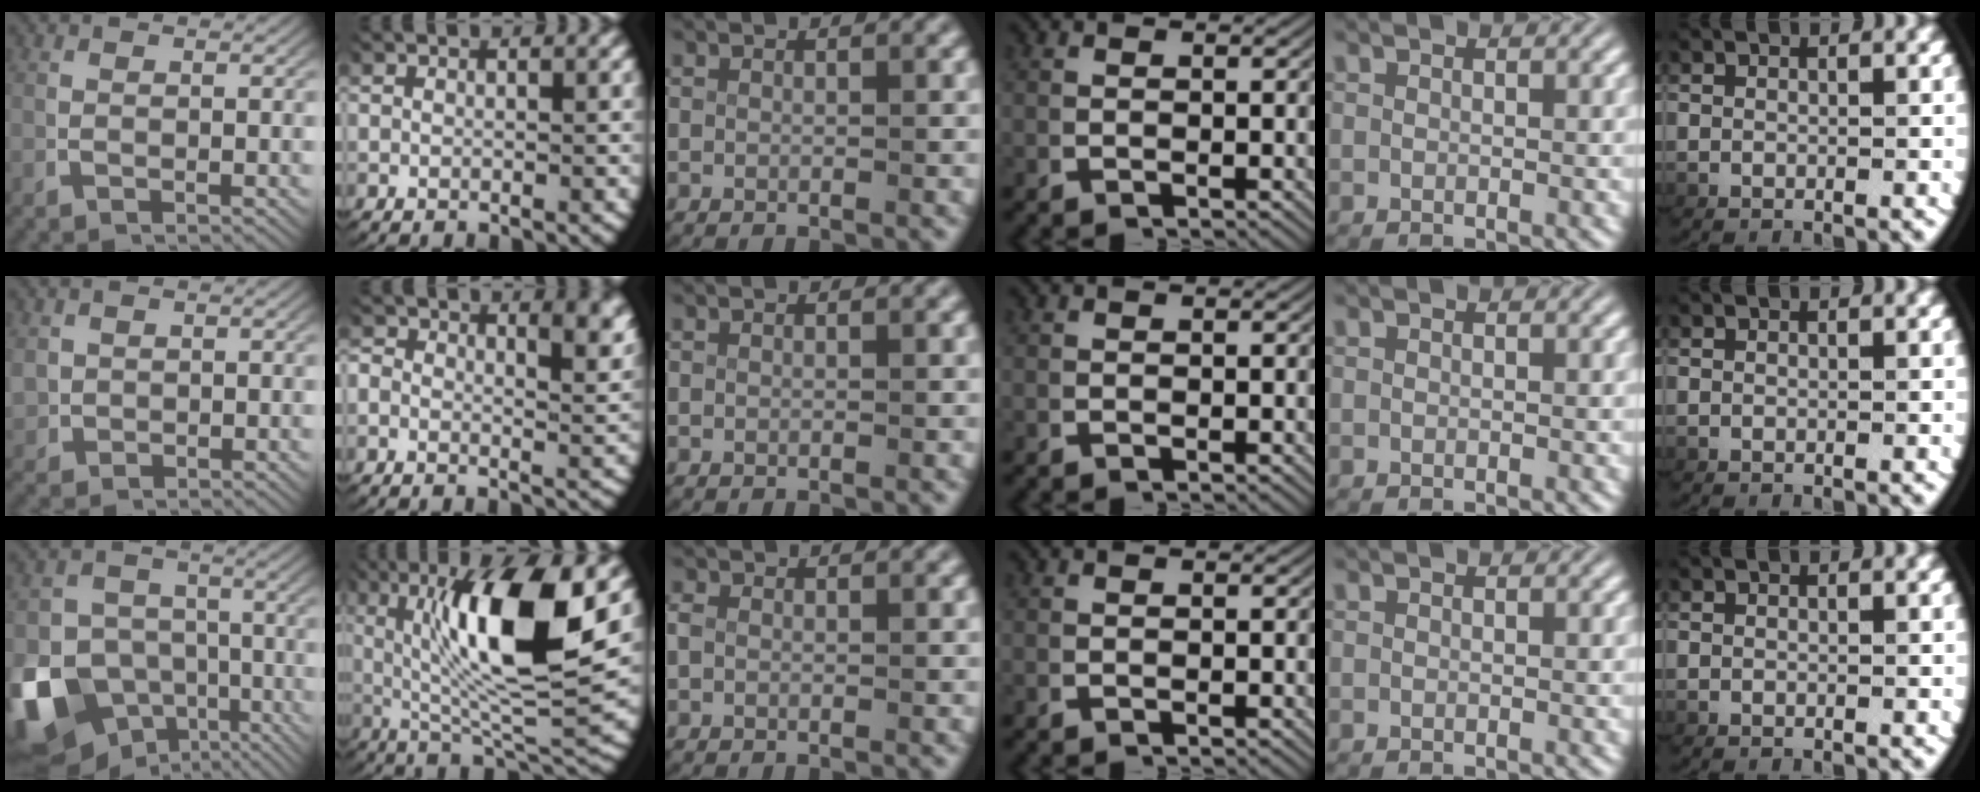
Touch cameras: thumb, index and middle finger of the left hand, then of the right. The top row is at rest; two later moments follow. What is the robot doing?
{"motion": "lift_and_place", "object": "scissors"}